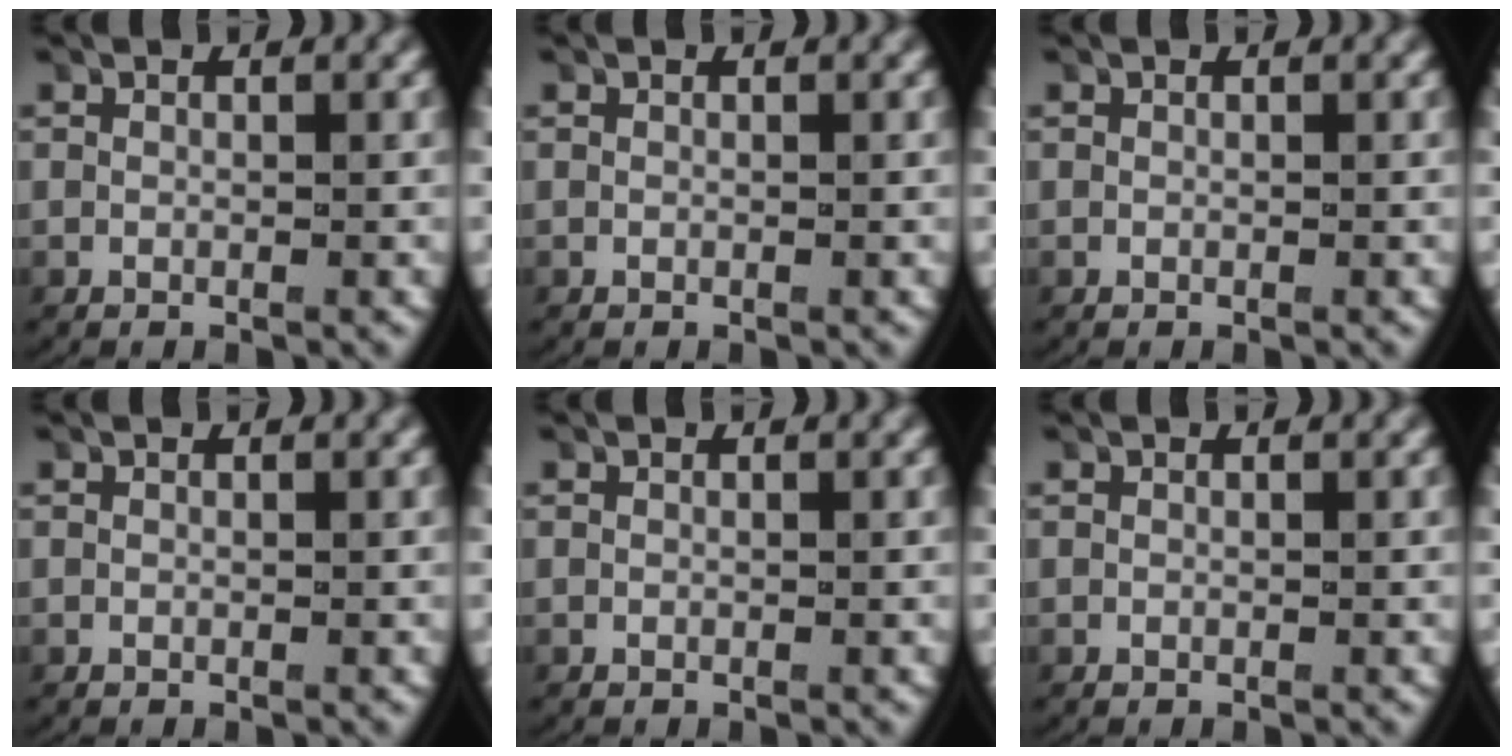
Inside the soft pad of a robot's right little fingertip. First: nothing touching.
{"total": 0.0}
{"total": 0.0}
{"total": 0.0}
{"total": 0.0}
{"total": 0.0}